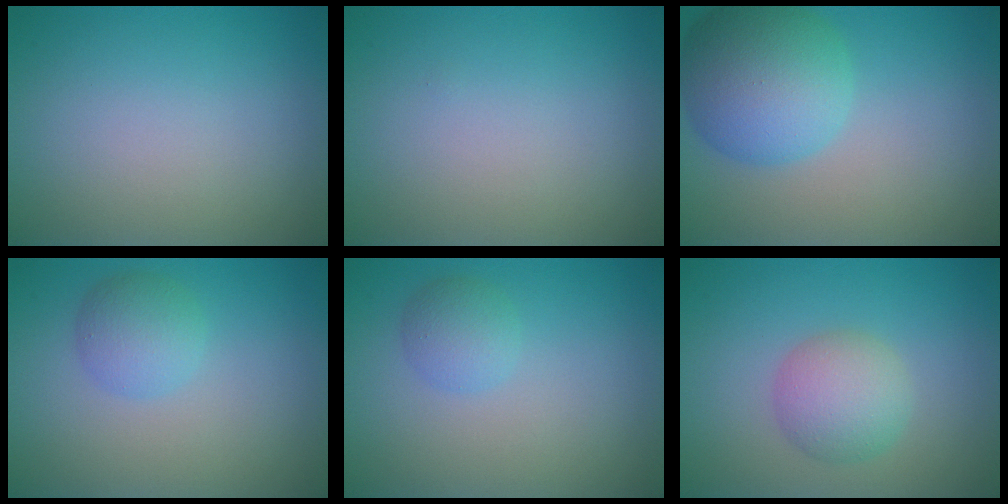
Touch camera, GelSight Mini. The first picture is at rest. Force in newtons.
{"total": 0.0}
{"total": 7.9, "press": 7.9, "slide": 0.2}
{"total": 2.7, "press": 2.7, "slide": 0.1}
{"total": 2.0, "press": 2.0, "slide": 0.1}
{"total": 3.7, "press": 3.7, "slide": 0.1}